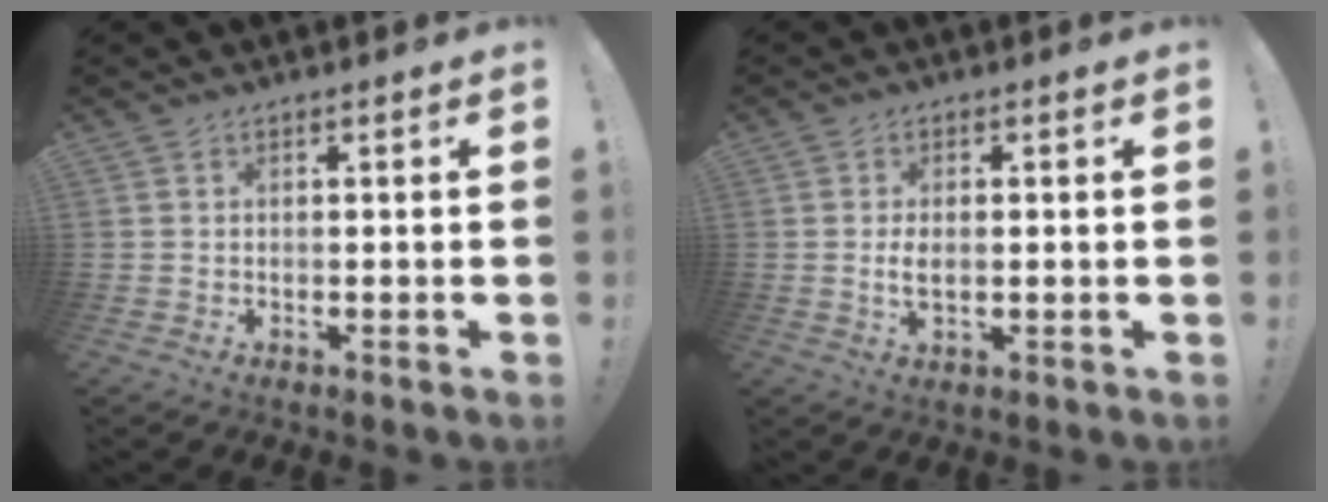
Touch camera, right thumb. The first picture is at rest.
{"total": 3.2, "force": [-0.2, 1.7, 2.7], "torque": [-0.046, -0.002, -0.006]}